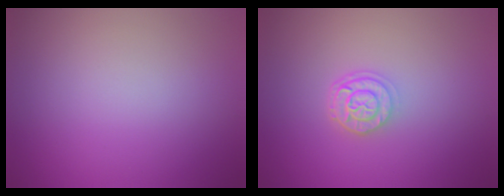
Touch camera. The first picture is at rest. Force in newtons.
{"total": 2.6, "press": 2.1, "slide": 1.5}